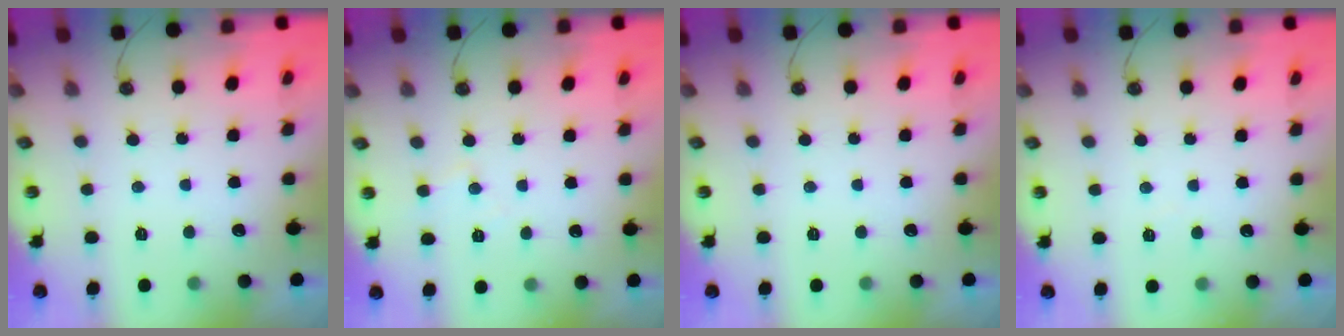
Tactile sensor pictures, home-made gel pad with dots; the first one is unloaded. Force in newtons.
{"total": 4.7, "press": 4.6, "slide": 0.8}
{"total": 0.0}
{"total": 2.9, "press": 2.8, "slide": 0.5}